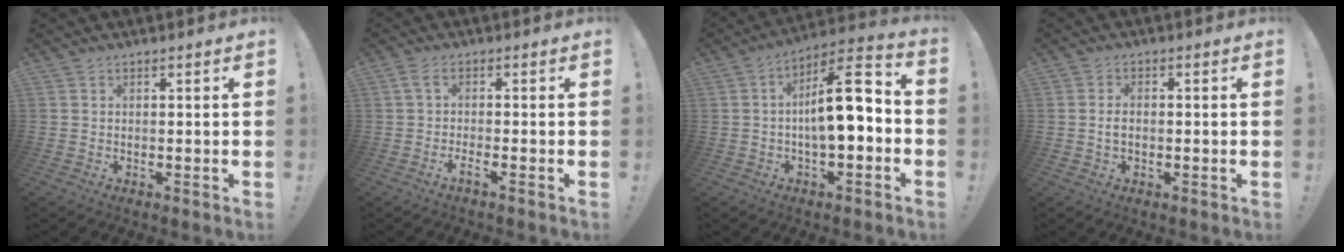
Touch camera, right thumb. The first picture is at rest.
{"total": 3.1, "force": [-0.5, -0.1, 3.0], "torque": [-0.067, -0.012, -0.009]}
{"total": 14.7, "force": [-0.4, 5.2, 13.7], "torque": [-0.197, 0.003, -0.011]}
{"total": 2.6, "force": [-0.2, 1.5, 2.0], "torque": [-0.030, 0.004, -0.005]}